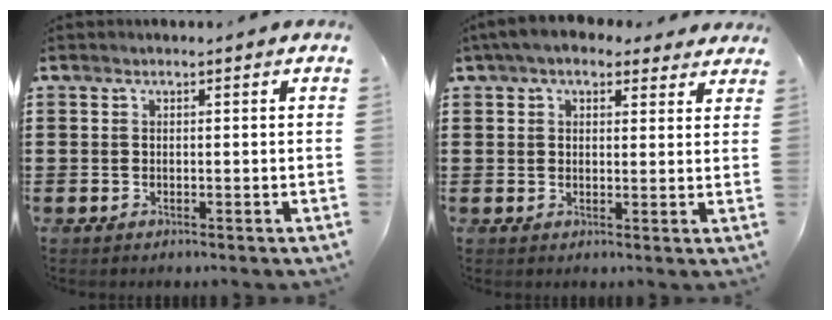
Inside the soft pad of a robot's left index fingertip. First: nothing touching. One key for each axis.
{"total": 4.7, "fx": 3.7, "fy": 1.9, "fz": 2.2, "tx": -0.056, "ty": 0.002, "tz": 0.068}